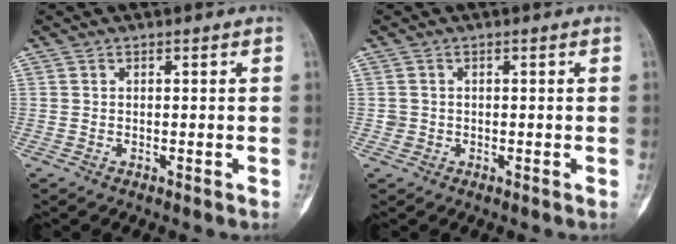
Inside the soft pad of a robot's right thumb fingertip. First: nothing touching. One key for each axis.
{"total": 1.2, "fx": -0.2, "fy": 1.2, "fz": 0.1, "tx": 0.006, "ty": 0.006, "tz": -0.003}